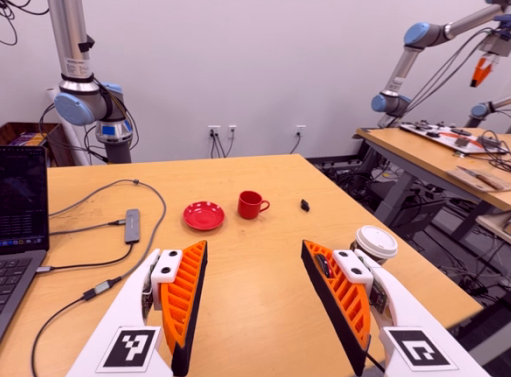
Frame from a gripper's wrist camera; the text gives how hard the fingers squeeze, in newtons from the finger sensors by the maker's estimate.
{"total": 0.0}